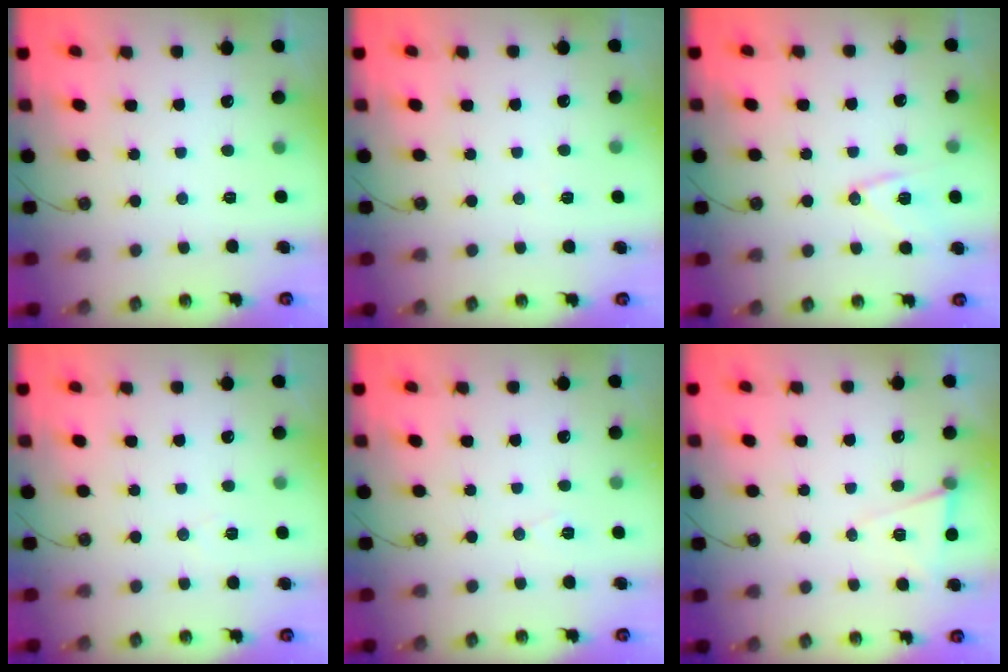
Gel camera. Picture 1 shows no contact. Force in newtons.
{"total": 4.3, "press": 1.3, "slide": 4.1}
{"total": 11.7, "press": 11.6, "slide": 0.6}
{"total": 5.8, "press": 3.8, "slide": 4.4}
{"total": 5.7, "press": 3.5, "slide": 4.4}
{"total": 7.7, "press": 6.0, "slide": 4.8}